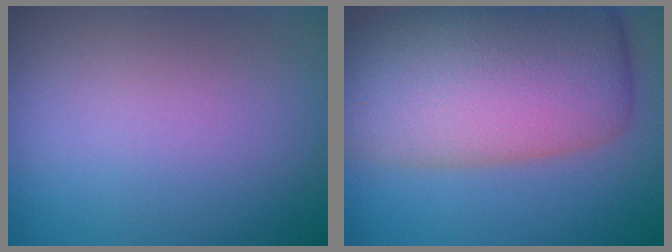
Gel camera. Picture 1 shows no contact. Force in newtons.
{"total": 12.0, "press": 12.0, "slide": 0.5}